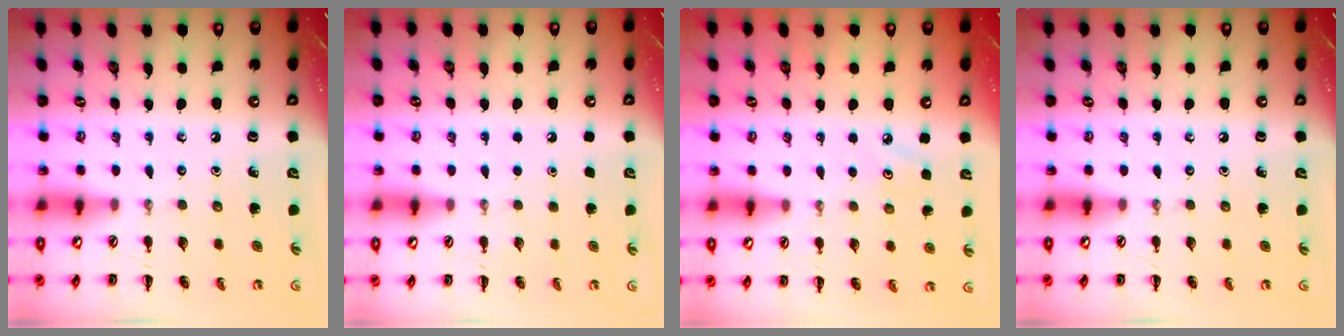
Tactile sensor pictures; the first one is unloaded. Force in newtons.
{"total": 1.7, "press": 1.6, "slide": 0.1}
{"total": 2.8, "press": 2.7, "slide": 0.8}
{"total": 0.0}